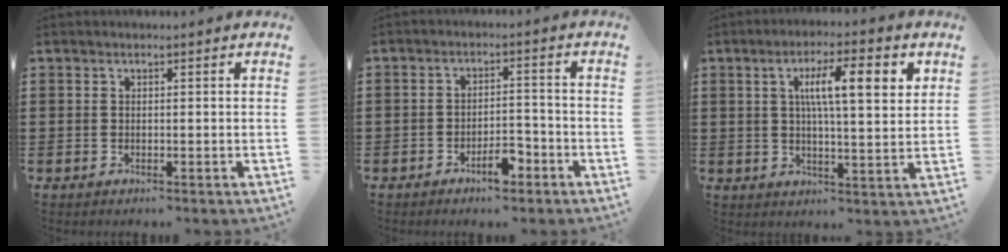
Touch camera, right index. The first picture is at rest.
{"total": 4.6, "force": [-3.1, 1.7, 3.0], "torque": [-0.047, 0.010, -0.057]}
{"total": 8.9, "force": [2.7, 2.1, 8.2], "torque": [-0.156, 0.006, 0.040]}